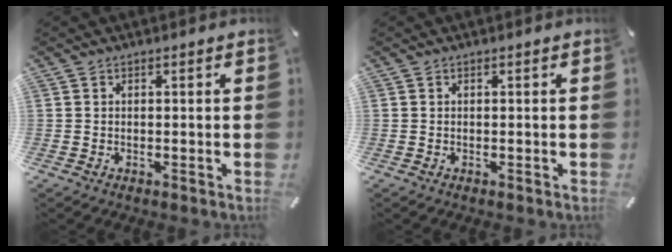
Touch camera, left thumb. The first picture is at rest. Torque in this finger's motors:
{"motor_torque": [-0.07, 0.10, -0.02, -0.04, 0.00]}